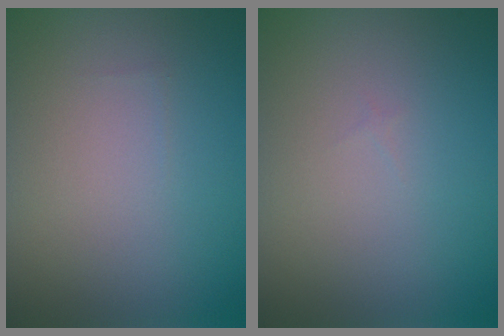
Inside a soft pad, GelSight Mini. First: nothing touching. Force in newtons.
{"total": 0.0}